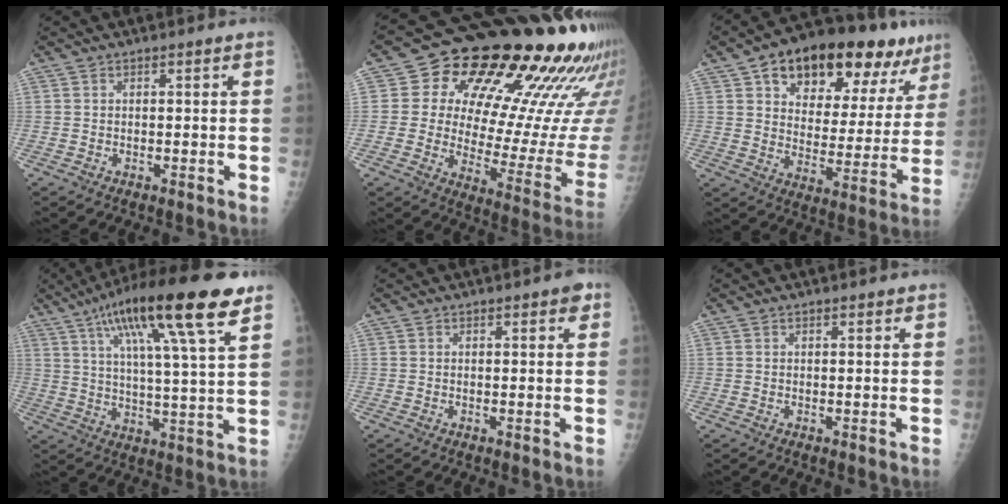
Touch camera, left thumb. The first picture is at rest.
{"total": 27.1, "force": [15.2, 11.1, 19.5], "torque": [-0.235, -0.044, 0.208]}
{"total": 23.9, "force": [14.1, 11.8, 15.2], "torque": [-0.172, -0.017, 0.209]}
{"total": 21.6, "force": [11.6, 3.5, 17.9], "torque": [-0.288, -0.013, 0.185]}
{"total": 2.4, "force": [1.3, 1.0, 1.8], "torque": [-0.011, -0.001, 0.013]}
{"total": 1.0, "force": [0.7, 0.4, 0.6], "torque": [-0.005, -0.002, 0.008]}